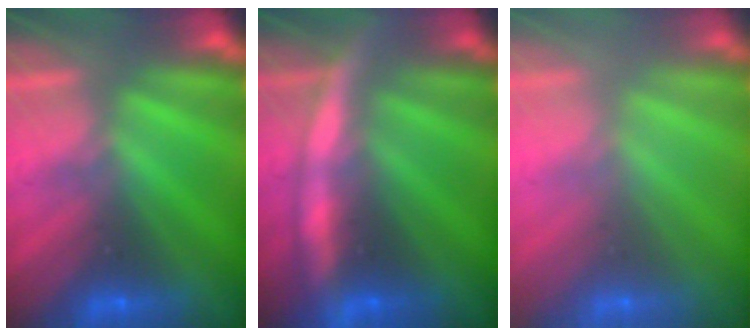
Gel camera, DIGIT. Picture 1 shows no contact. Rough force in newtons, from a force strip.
{"total": 7.5}
{"total": 2.4}